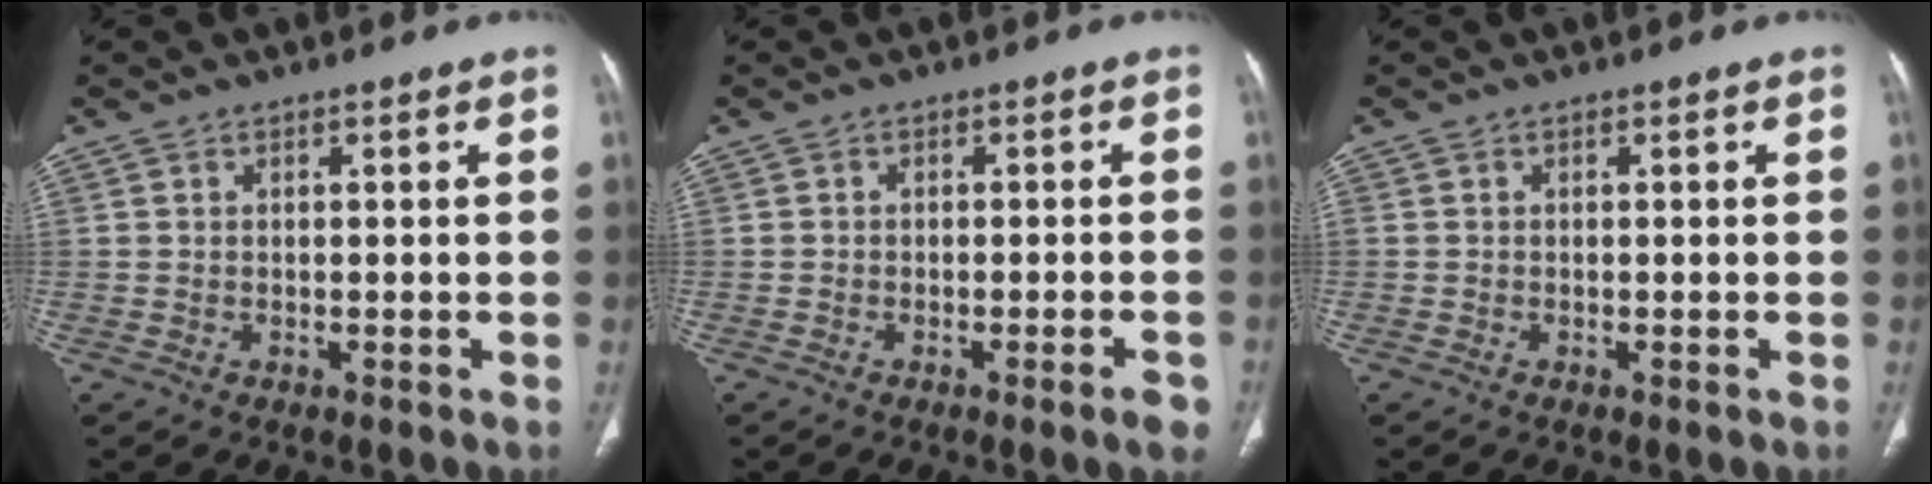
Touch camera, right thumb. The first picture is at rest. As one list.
[{"total": 3.2, "force": [-1.8, 0.3, 2.6], "torque": [-0.031, 0.002, -0.026]}, {"total": 0.0}]